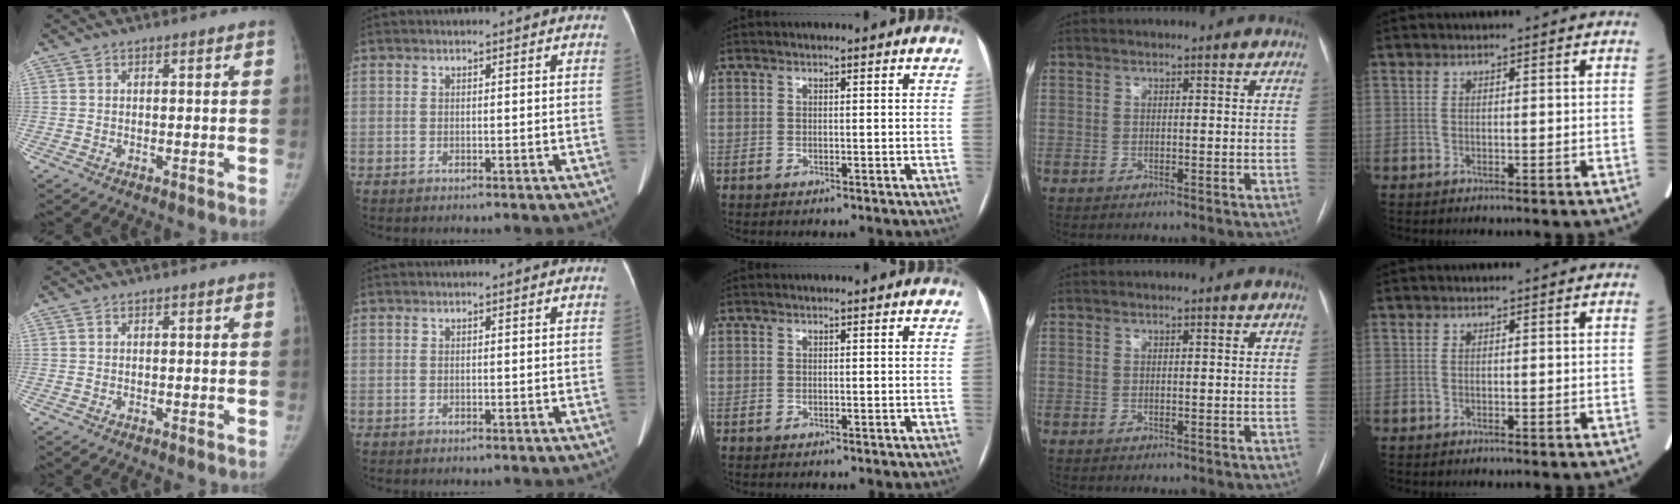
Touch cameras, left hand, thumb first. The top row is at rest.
{}